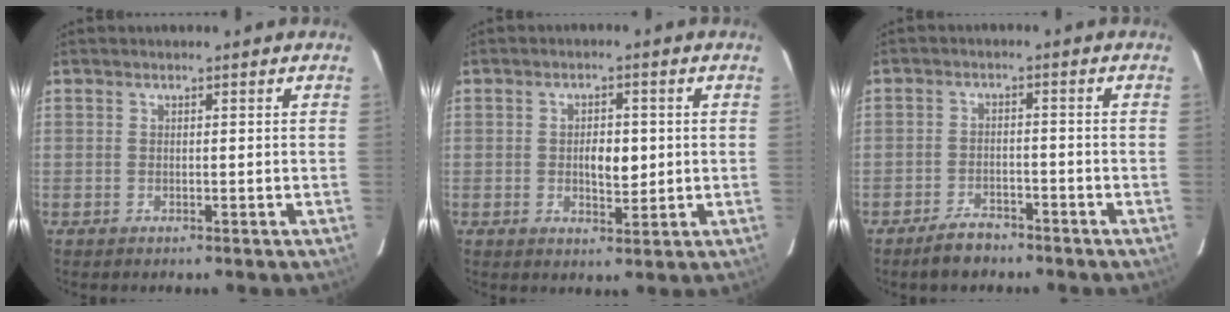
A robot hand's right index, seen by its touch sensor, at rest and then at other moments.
{"total": 4.4, "force": [0.1, 2.1, 3.8], "torque": [-0.059, -0.001, 0.006]}
{"total": 4.1, "force": [-3.4, 1.7, 1.4], "torque": [-0.032, 0.001, -0.055]}